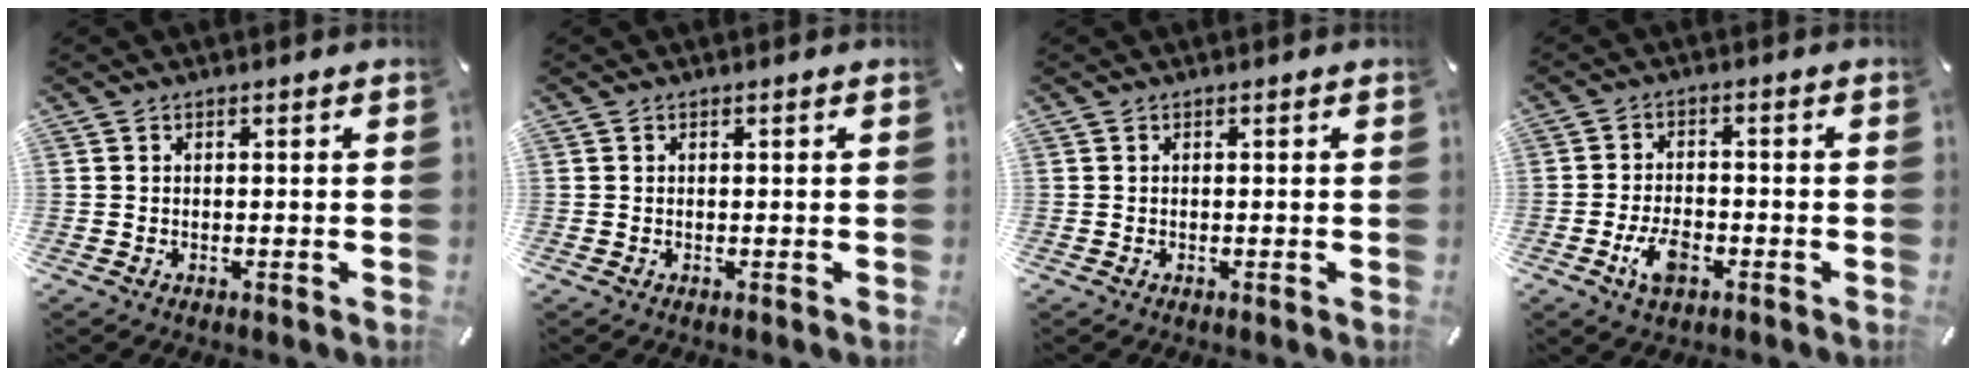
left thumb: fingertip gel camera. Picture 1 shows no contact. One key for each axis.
{"total": 0.0}
{"total": 0.0}
{"total": 6.7, "fx": -2.8, "fy": 3.7, "fz": 4.8, "tx": -0.108, "ty": 0.007, "tz": -0.053}